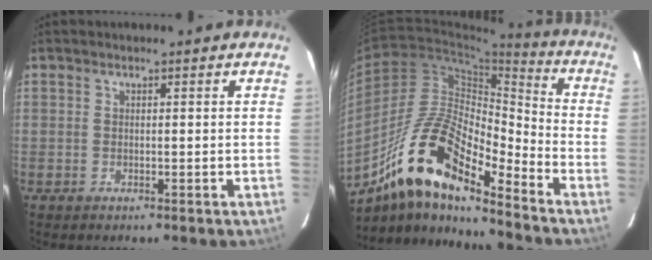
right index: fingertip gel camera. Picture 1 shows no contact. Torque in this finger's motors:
{"motor_torque": [1.05, -1.09, 1.05, 0.21]}